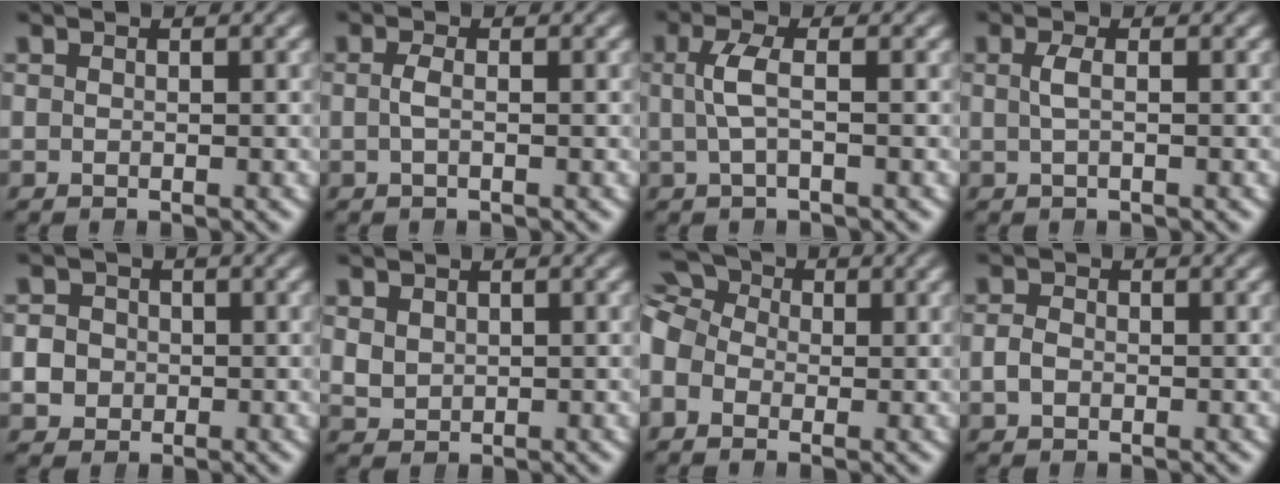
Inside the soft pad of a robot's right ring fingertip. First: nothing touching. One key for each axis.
{"total": 0.9, "fx": -0.4, "fy": 0.0, "fz": 0.8, "tx": -0.026, "ty": -0.005, "tz": -0.006}
{"total": 2.4, "fx": 0.0, "fy": 0.5, "fz": 2.3, "tx": -0.054, "ty": 0.004, "tz": 0.001}
{"total": 1.0, "fx": -0.1, "fy": -0.1, "fz": 1.0, "tx": -0.025, "ty": -0.002, "tz": 0.000}
{"total": 3.1, "fx": -0.5, "fy": 3.0, "fz": 0.8, "tx": -0.019, "ty": -0.009, "tz": -0.005}
{"total": 2.1, "fx": 0.7, "fy": 1.9, "fz": 0.6, "tx": -0.024, "ty": -0.013, "tz": 0.027}
{"total": 7.4, "fx": 1.0, "fy": 6.3, "fz": 3.7, "tx": -0.074, "ty": 0.006, "tz": -0.001}
{"total": 1.3, "fx": -0.6, "fy": 1.0, "fz": 0.5, "tx": -0.018, "ty": -0.005, "tz": -0.008}